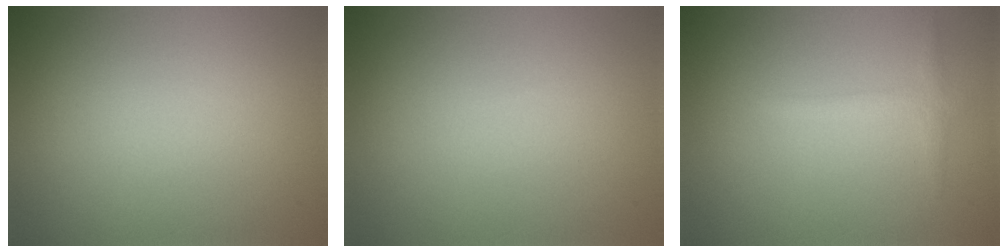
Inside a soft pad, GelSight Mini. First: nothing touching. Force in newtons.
{"total": 0.0}
{"total": 1.3, "press": 1.3, "slide": 0.0}